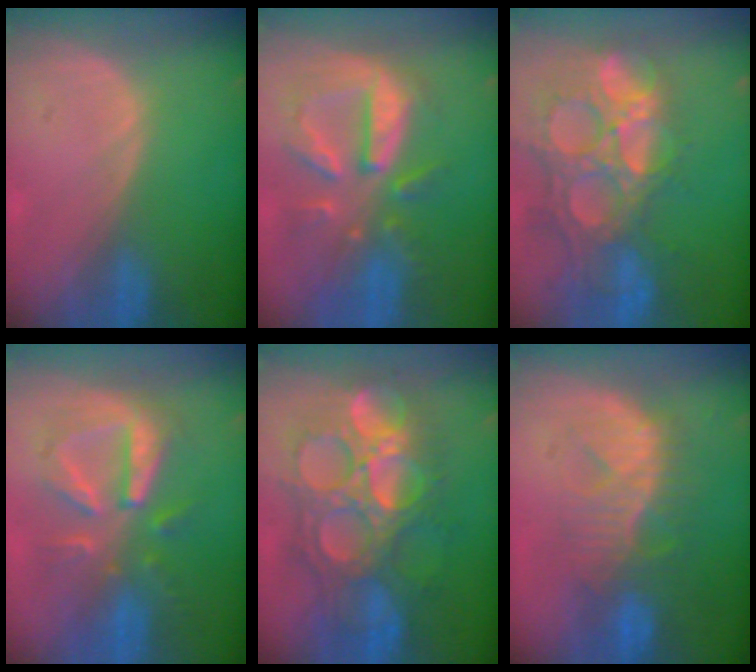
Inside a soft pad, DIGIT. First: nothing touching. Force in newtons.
{"total": 10.7, "press": 9.4, "slide": 5.1}
{"total": 14.7, "press": 12.1, "slide": 8.3}
{"total": 9.0, "press": 8.6, "slide": 2.4}
{"total": 13.6, "press": 13.5, "slide": 1.4}
{"total": 9.6, "press": 9.0, "slide": 3.3}